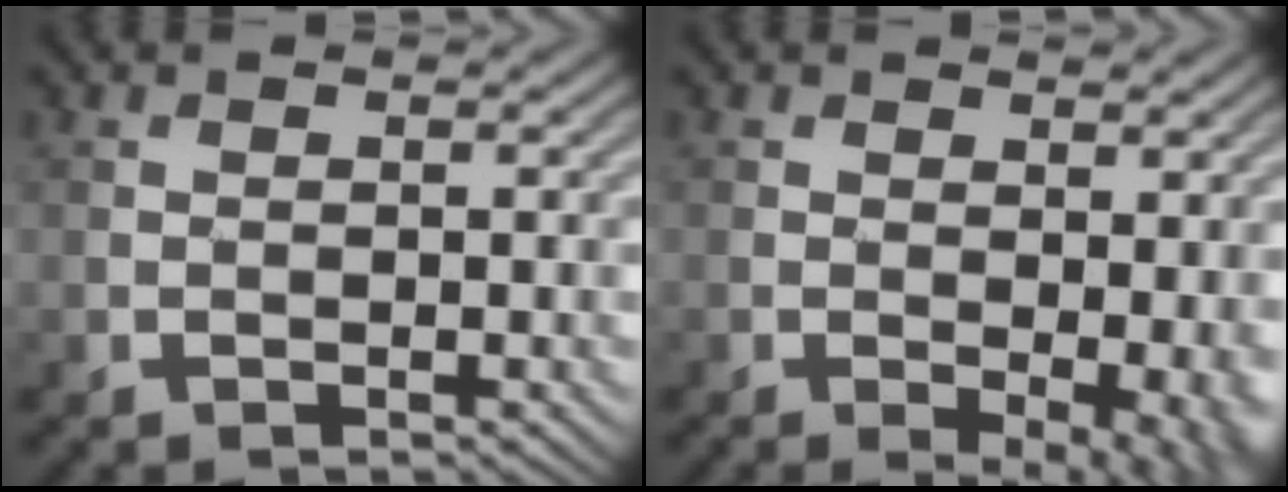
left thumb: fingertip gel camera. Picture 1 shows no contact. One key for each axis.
{"total": 5.3, "fx": -1.0, "fy": 2.7, "fz": 4.5, "tx": -0.056, "ty": -0.019, "tz": -0.001}